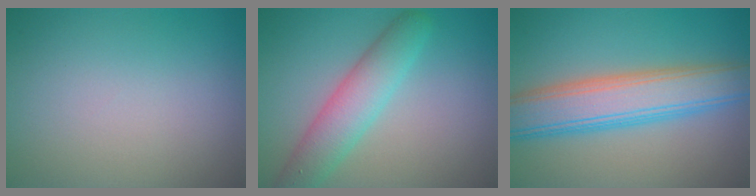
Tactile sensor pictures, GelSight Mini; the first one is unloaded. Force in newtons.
{"total": 4.7, "press": 4.7, "slide": 0.1}
{"total": 7.2, "press": 7.2, "slide": 0.2}